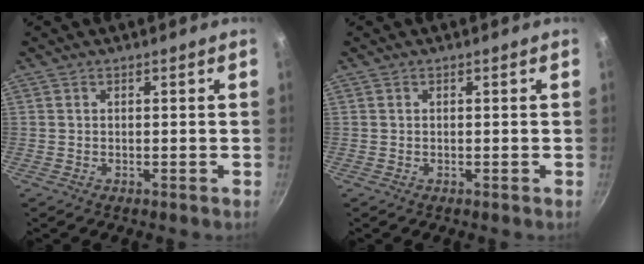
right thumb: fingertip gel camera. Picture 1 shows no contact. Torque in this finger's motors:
{"motor_torque": [-0.01, 0.38, 0.18, -0.09, 0.04]}